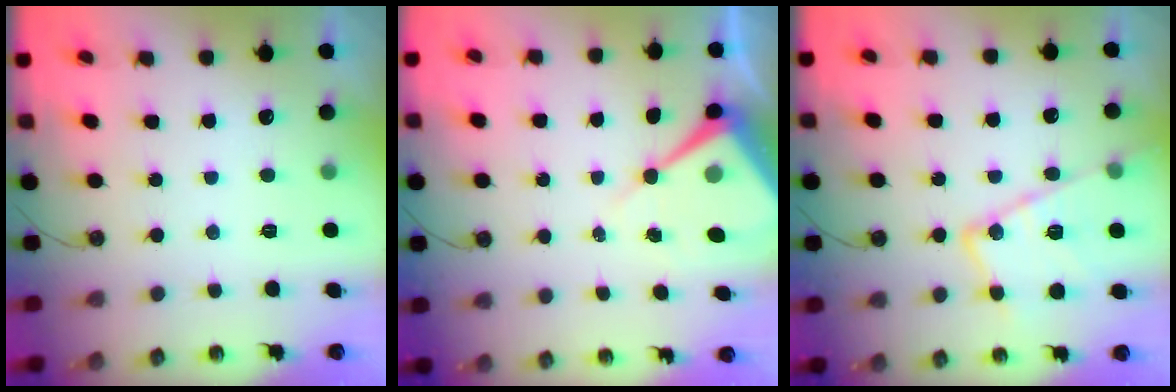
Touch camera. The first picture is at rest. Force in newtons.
{"total": 9.1, "press": 9.1, "slide": 0.8}
{"total": 18.5, "press": 18.4, "slide": 1.3}